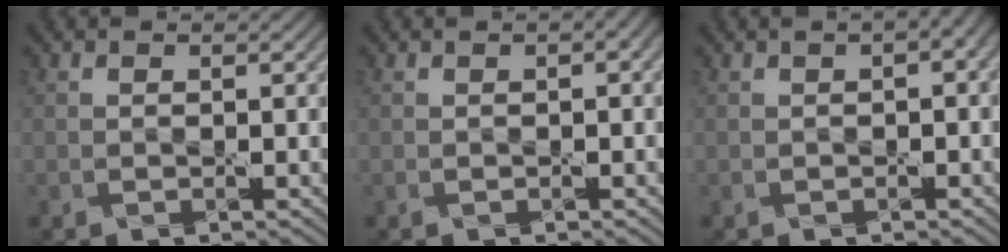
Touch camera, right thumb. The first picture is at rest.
{"total": 1.5, "force": [0.4, 0.5, 1.4], "torque": [-0.017, 0.005, 0.004]}
{"total": 3.9, "force": [1.0, 1.6, 3.4], "torque": [-0.044, 0.010, 0.009]}